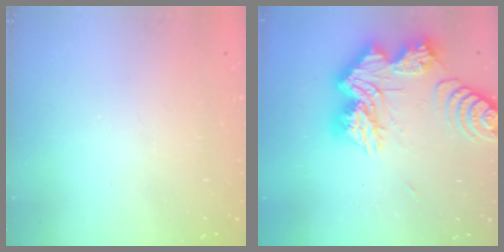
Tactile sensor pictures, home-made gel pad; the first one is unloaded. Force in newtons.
{"total": 22.4, "press": 22.3, "slide": 1.9}